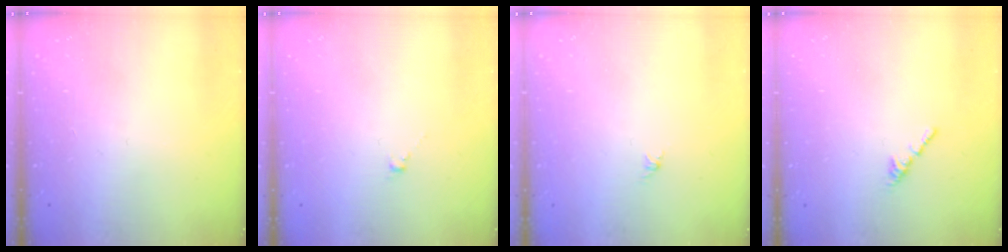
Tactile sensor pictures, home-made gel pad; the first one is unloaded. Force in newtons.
{"total": 0.5, "press": 0.3, "slide": 0.4}
{"total": 0.0}
{"total": 0.8, "press": 0.7, "slide": 0.5}